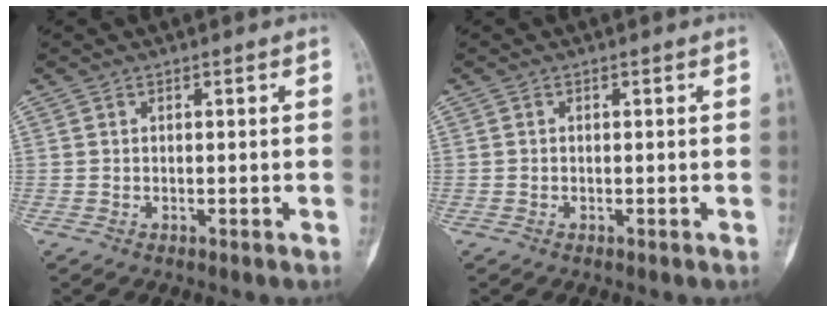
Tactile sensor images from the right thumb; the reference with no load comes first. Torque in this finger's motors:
{"motor_torque": [0.35, 0.30, -0.37, 0.20, -0.01]}